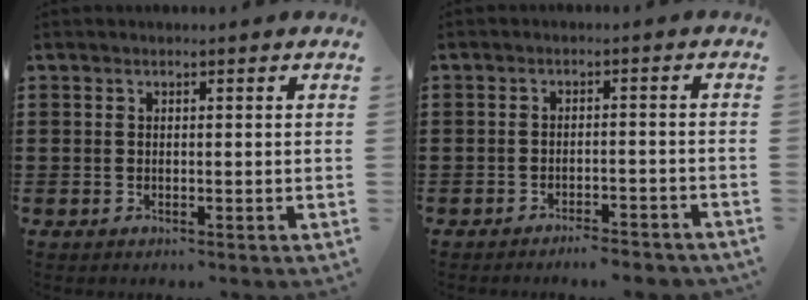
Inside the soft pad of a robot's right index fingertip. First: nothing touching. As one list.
[{"total": 2.7, "force": [-2.7, 0.0, 0.6], "torque": [-0.014, 0.000, -0.055]}]